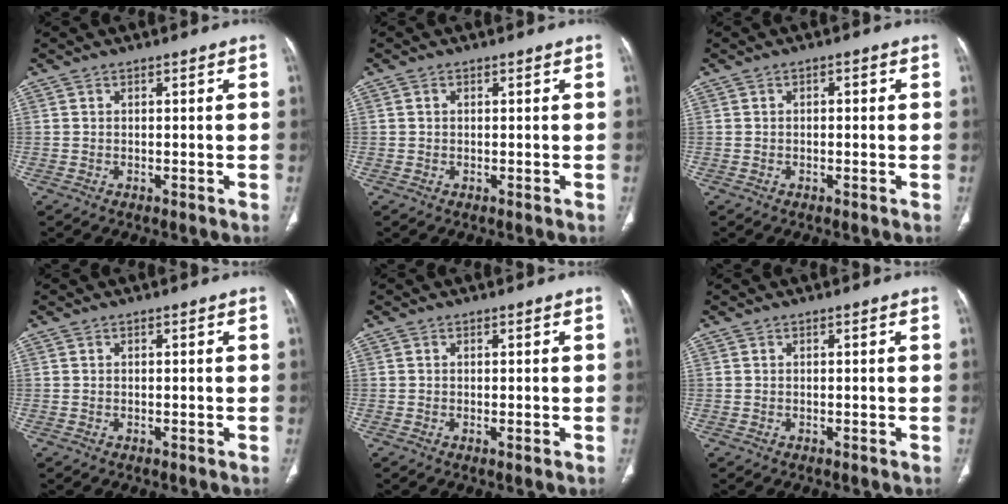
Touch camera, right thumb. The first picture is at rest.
{"total": 0.5, "force": [0.1, 0.5, 0.3], "torque": [-0.003, 0.001, 0.002]}
{"total": 1.2, "force": [0.1, 0.7, 0.9], "torque": [-0.009, 0.004, -0.002]}
{"total": 0.0}
{"total": 0.7, "force": [-0.1, 0.1, 0.7], "torque": [-0.015, -0.003, -0.001]}
{"total": 0.0}